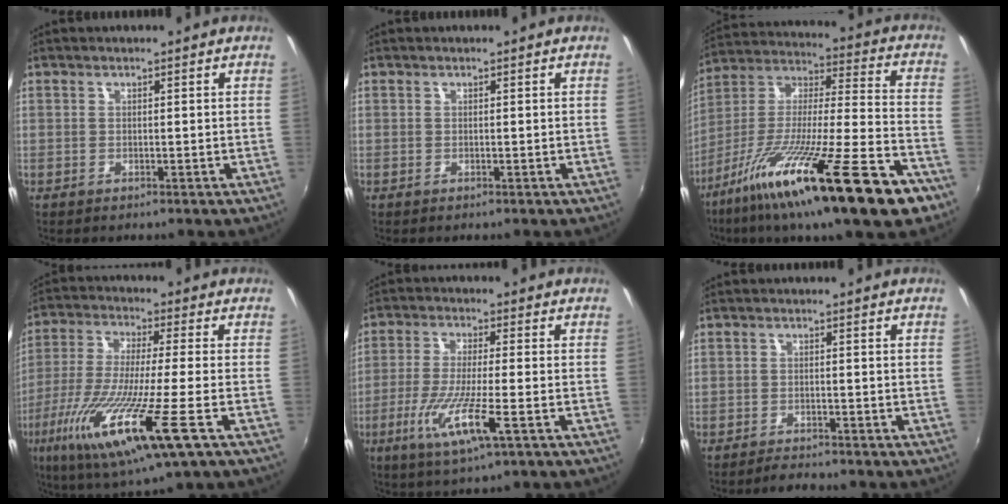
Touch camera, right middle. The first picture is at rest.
{"total": 0.0}
{"total": 28.9, "force": [-17.3, 3.9, 22.8], "torque": [-0.378, -0.059, -0.288]}
{"total": 18.4, "force": [-7.5, 1.0, 16.8], "torque": [-0.331, -0.055, -0.138]}
{"total": 9.9, "force": [-3.6, 0.5, 9.3], "torque": [-0.187, -0.023, -0.067]}
{"total": 2.4, "force": [-2.3, 0.3, 0.5], "torque": [-0.022, -0.007, -0.042]}